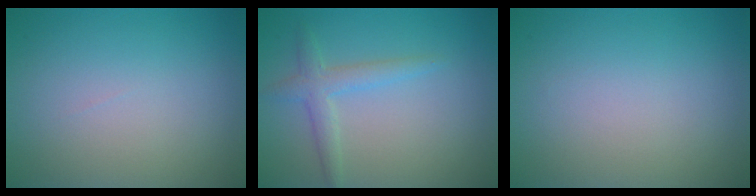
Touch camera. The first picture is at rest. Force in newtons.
{"total": 2.3, "press": 2.3, "slide": 0.1}
{"total": 0.0}